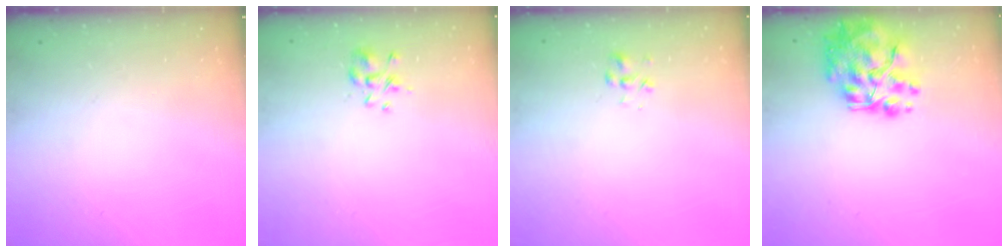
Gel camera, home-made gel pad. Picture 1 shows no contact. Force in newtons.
{"total": 2.5, "press": 2.3, "slide": 0.8}
{"total": 2.3, "press": 2.2, "slide": 0.7}
{"total": 15.6, "press": 14.8, "slide": 5.0}